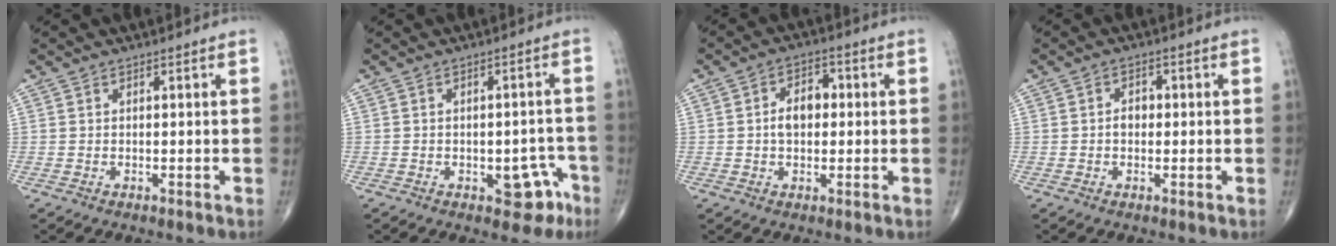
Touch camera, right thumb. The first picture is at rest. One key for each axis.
{"total": 6.3, "fx": -3.0, "fy": 3.5, "fz": 4.3, "tx": -0.023, "ty": 0.026, "tz": -0.032}
{"total": 6.0, "fx": 0.2, "fy": 4.0, "fz": 4.4, "tx": -0.061, "ty": 0.018, "tz": -0.004}
{"total": 2.5, "fx": -0.1, "fy": 1.8, "fz": 1.6, "tx": -0.015, "ty": 0.010, "tz": -0.007}